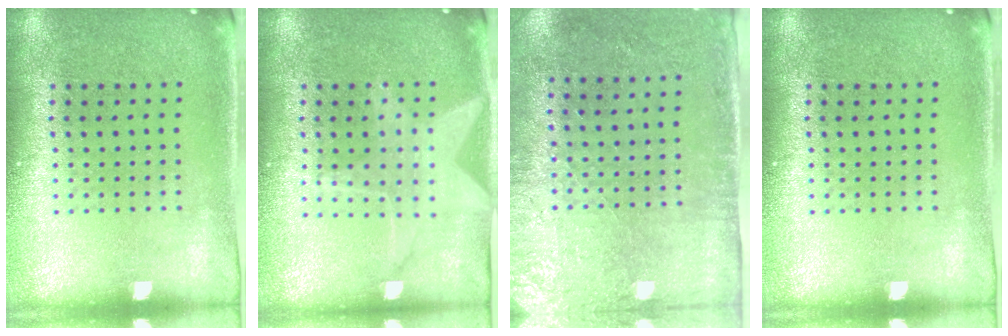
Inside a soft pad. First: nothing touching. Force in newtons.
{"total": 1.4, "press": 1.4, "slide": 0.1}
{"total": 2.7, "press": 2.3, "slide": 1.5}
{"total": 0.0}